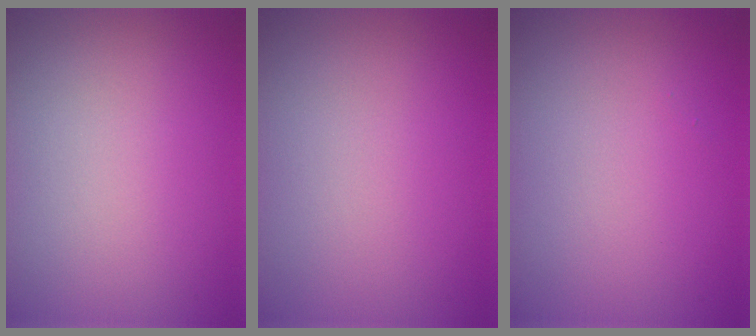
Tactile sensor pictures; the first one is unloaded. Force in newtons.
{"total": 0.0}
{"total": 0.0}